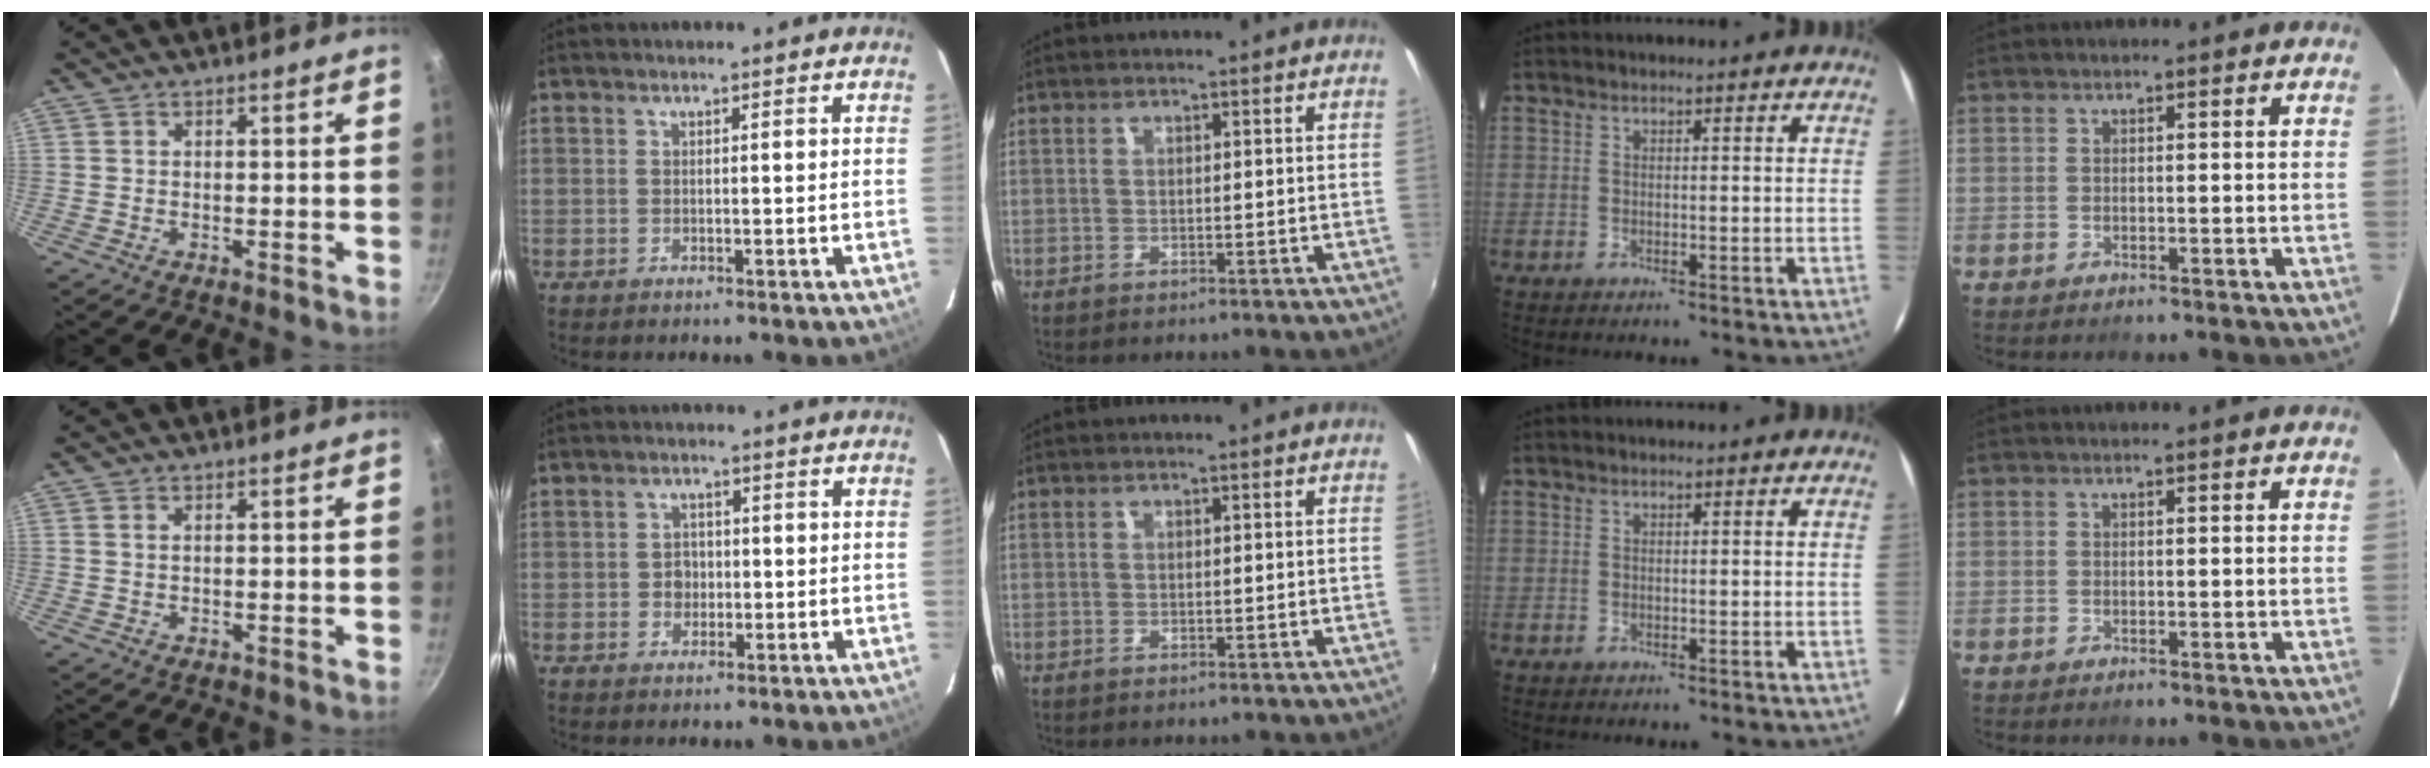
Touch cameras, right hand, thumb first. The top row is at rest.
{"thumb": {"total": 0.6, "force": [0.3, 0.3, 0.4], "torque": [-0.009, 0.001, 0.004]}, "index": {"total": 3.1, "force": [-0.4, 2.8, 1.2], "torque": [-0.021, 0.008, -0.005]}}